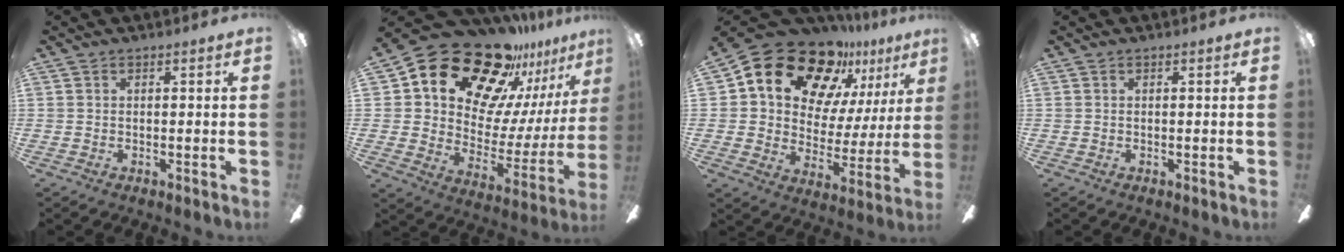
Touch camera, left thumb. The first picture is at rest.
{"total": 22.2, "force": [17.6, 10.3, 8.7], "torque": [-0.151, -0.127, 0.318]}
{"total": 20.5, "force": [13.5, 12.3, 9.3], "torque": [-0.167, -0.079, 0.248]}
{"total": 0.0}